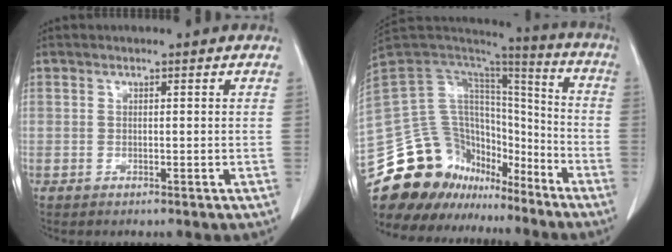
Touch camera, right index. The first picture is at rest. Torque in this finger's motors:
{"motor_torque": [-0.18, -0.24, -0.21, -0.11]}